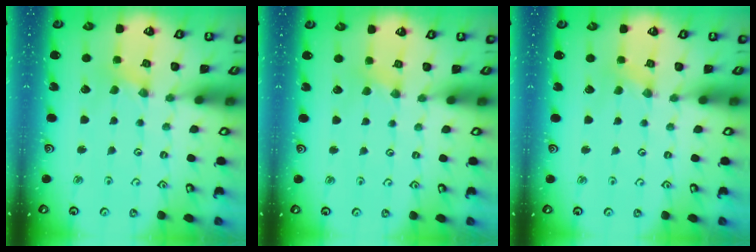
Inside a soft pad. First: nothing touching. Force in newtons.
{"total": 2.2, "press": 2.2, "slide": 0.4}
{"total": 0.0}